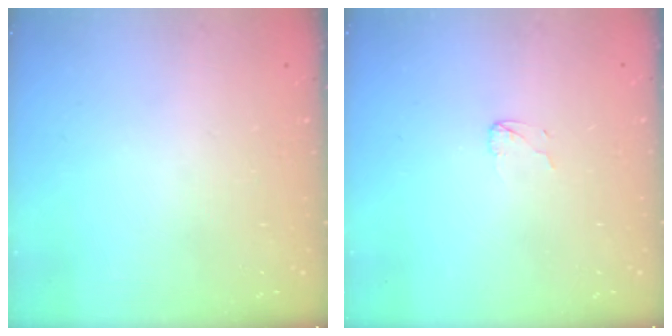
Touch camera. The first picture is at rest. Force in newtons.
{"total": 2.4, "press": 2.4, "slide": 0.2}